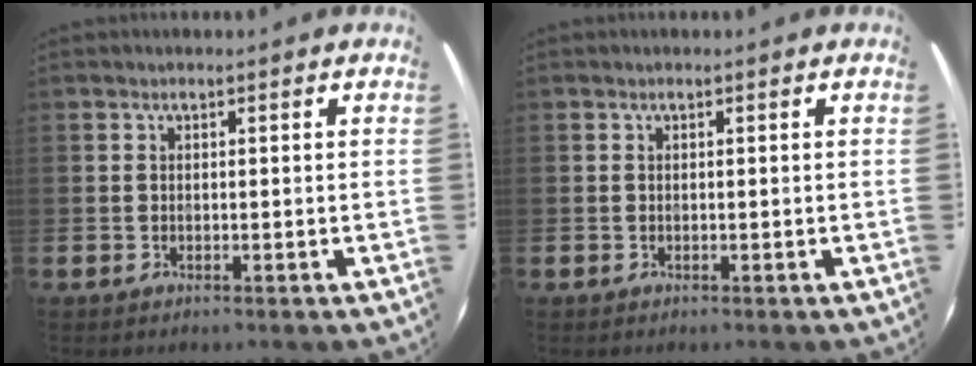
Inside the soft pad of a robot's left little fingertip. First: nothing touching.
{"total": 0.0}